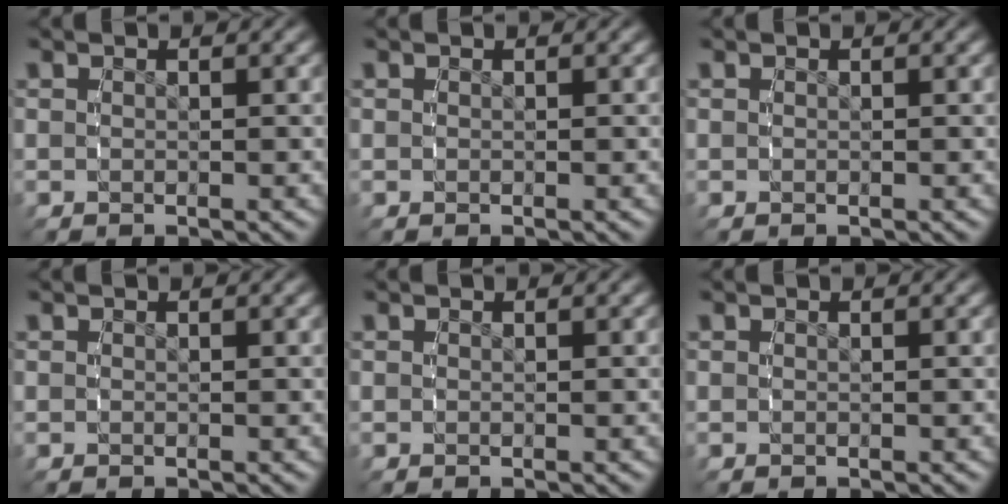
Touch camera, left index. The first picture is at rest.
{"total": 0.0}
{"total": 0.0}
{"total": 0.0}
{"total": 0.0}
{"total": 0.0}